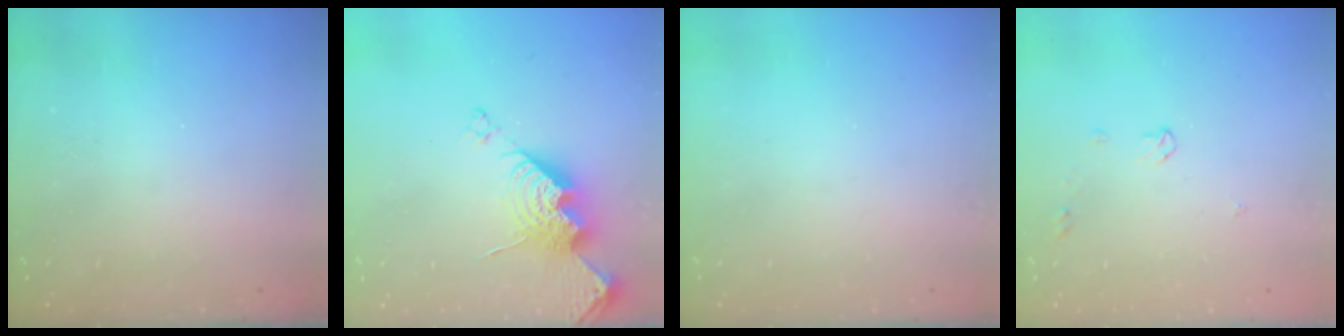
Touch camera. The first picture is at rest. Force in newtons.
{"total": 13.5, "press": 13.5, "slide": 1.0}
{"total": 0.0}
{"total": 4.4, "press": 4.3, "slide": 0.8}